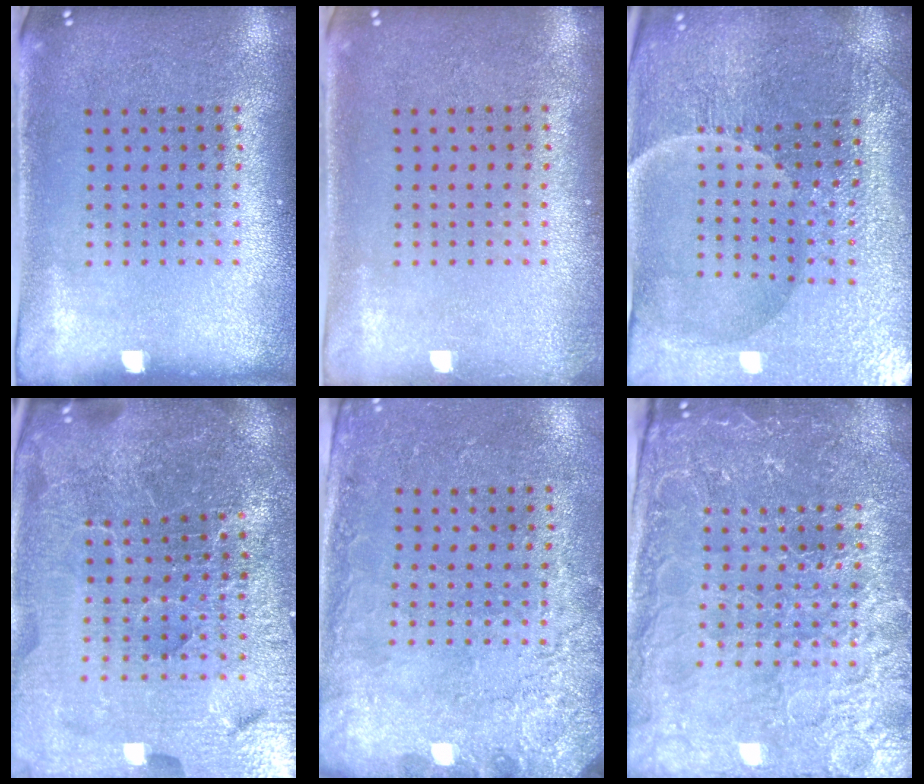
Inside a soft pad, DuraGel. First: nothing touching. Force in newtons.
{"total": 0.6, "press": 0.6, "slide": 0.1}
{"total": 4.6, "press": 4.5, "slide": 1.1}
{"total": 6.7, "press": 5.9, "slide": 3.2}
{"total": 2.7, "press": 2.2, "slide": 1.5}
{"total": 4.6, "press": 4.3, "slide": 1.4}